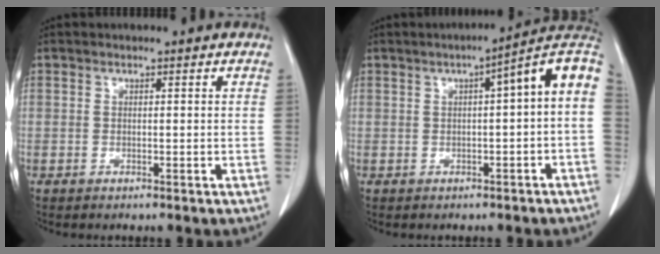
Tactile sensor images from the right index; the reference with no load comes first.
{"total": 8.5, "force": [1.0, 0.9, 8.4], "torque": [-0.110, 0.032, 0.006]}